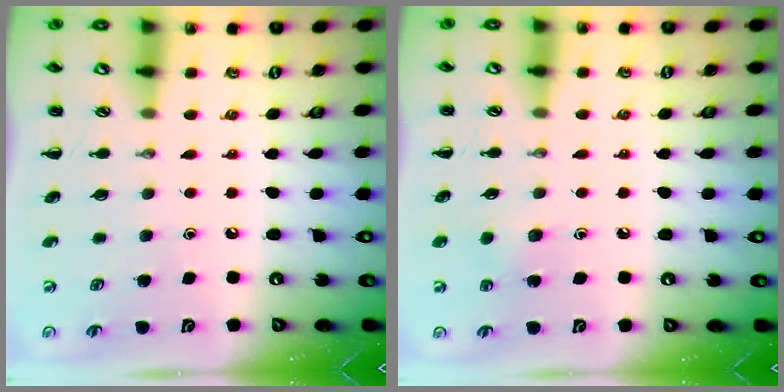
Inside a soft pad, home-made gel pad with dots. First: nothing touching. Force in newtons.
{"total": 4.3, "press": 4.1, "slide": 1.3}